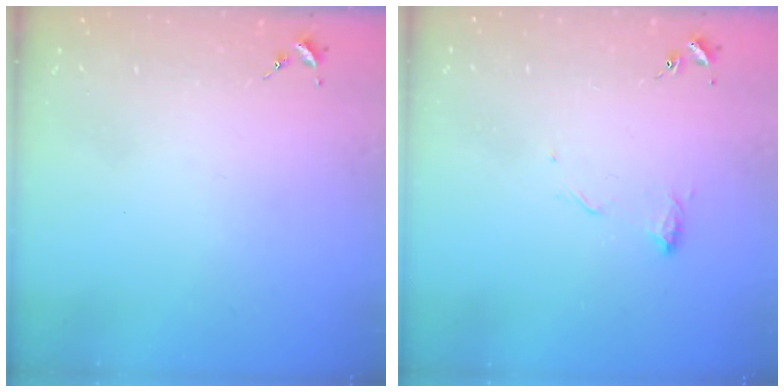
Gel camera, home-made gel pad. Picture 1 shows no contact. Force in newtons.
{"total": 6.7, "press": 6.7, "slide": 0.4}